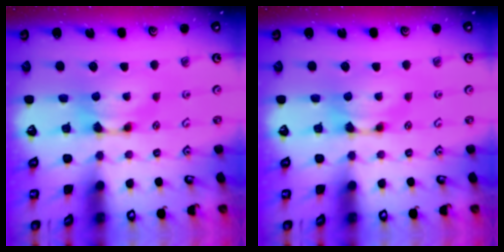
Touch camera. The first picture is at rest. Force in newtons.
{"total": 0.0}